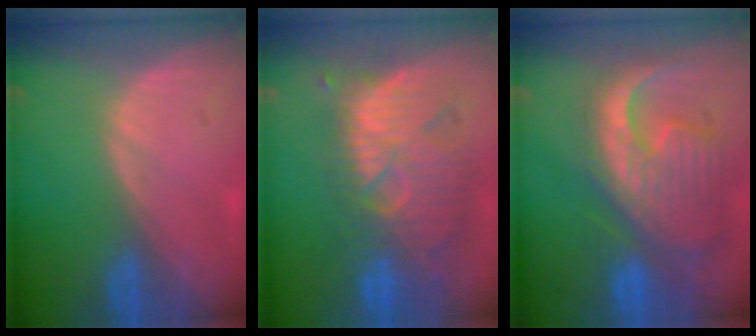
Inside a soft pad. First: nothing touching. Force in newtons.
{"total": 11.8, "press": 10.9, "slide": 4.4}
{"total": 13.0, "press": 11.1, "slide": 6.7}